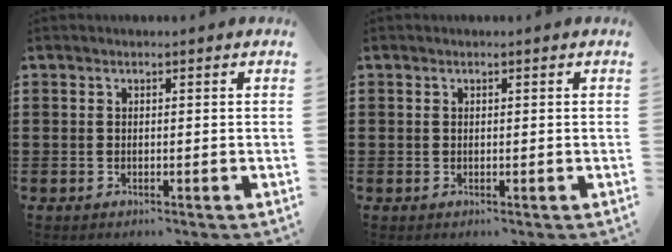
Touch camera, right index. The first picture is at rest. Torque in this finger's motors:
{"motor_torque": [0.34, 0.39, 0.01, 0.01]}